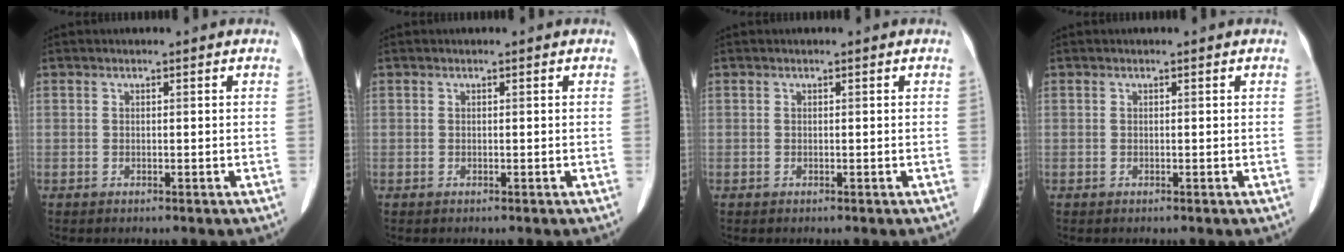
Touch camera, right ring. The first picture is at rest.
{"total": 0.0}
{"total": 0.0}
{"total": 0.0}